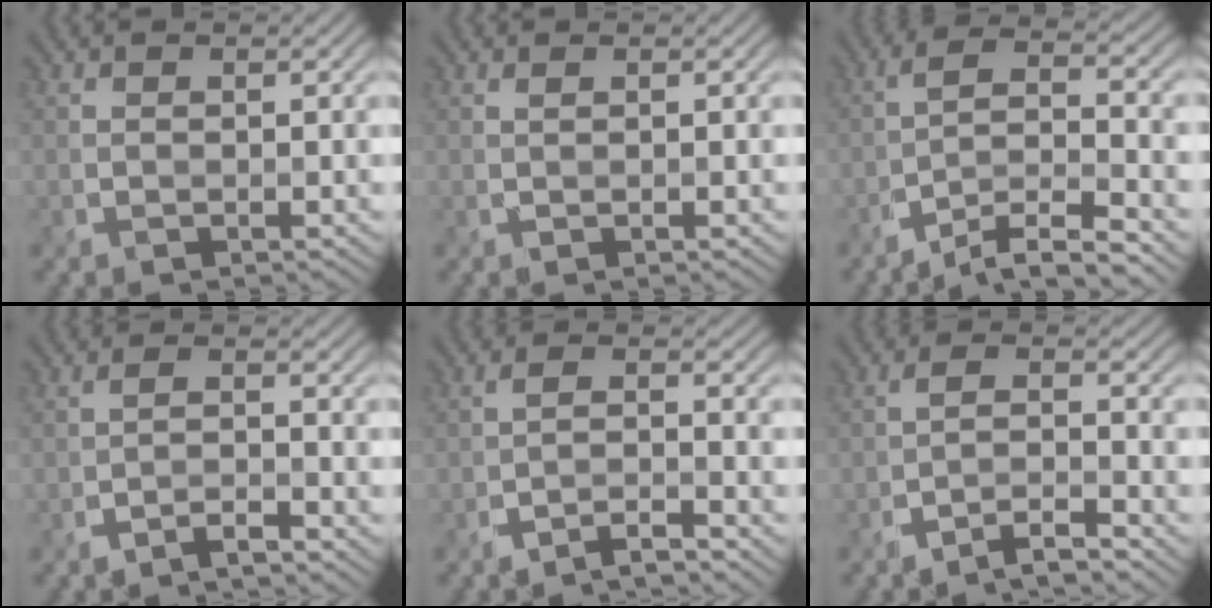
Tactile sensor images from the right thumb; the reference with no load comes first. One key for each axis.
{"total": 0.5, "fx": 0.2, "fy": 0.2, "fz": 0.5, "tx": -0.008, "ty": 0.004, "tz": 0.005}
{"total": 7.8, "fx": -5.3, "fy": 1.7, "fz": 5.5, "tx": -0.087, "ty": 0.009, "tz": -0.098}
{"total": 2.4, "fx": -1.8, "fy": 0.3, "fz": 1.5, "tx": -0.026, "ty": 0.007, "tz": -0.045}
{"total": 3.3, "fx": -2.6, "fy": 0.4, "fz": 2.0, "tx": -0.030, "ty": 0.012, "tz": -0.059}
{"total": 4.3, "fx": -3.2, "fy": 0.6, "fz": 2.7, "tx": -0.039, "ty": 0.016, "tz": -0.069}